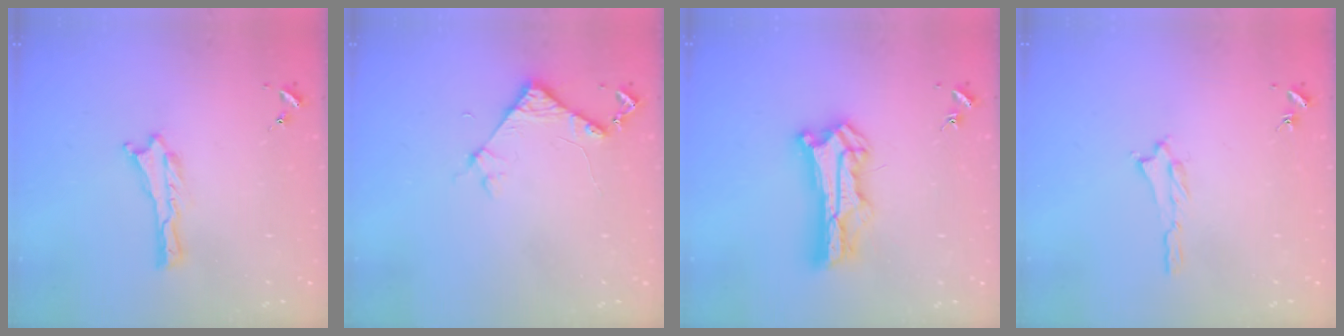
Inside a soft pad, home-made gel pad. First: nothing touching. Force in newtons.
{"total": 3.1, "press": 3.1, "slide": 0.2}
{"total": 10.7, "press": 10.6, "slide": 1.0}
{"total": 1.2, "press": 1.2, "slide": 0.3}